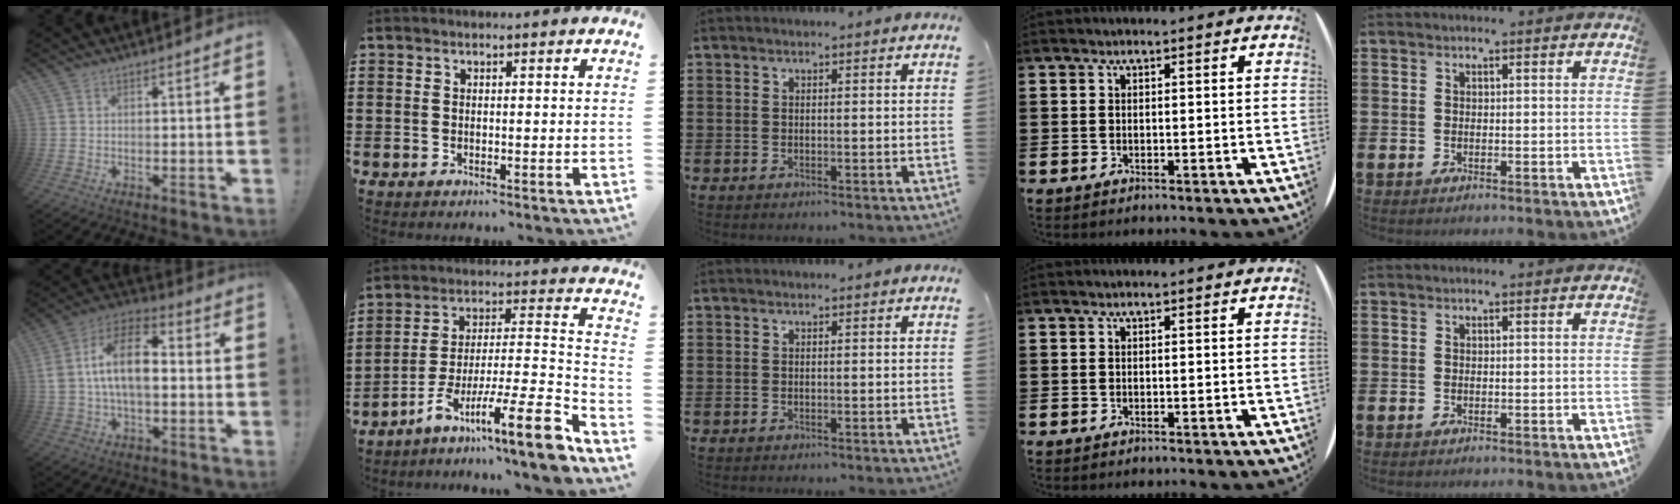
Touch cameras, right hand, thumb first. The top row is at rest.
{"thumb": {"total": 16.1, "force": [0.9, 9.3, 13.0], "torque": [-0.240, 0.014, 0.014]}, "index": {"total": 14.5, "force": [-9.6, 1.9, 10.7], "torque": [-0.171, 0.019, -0.168]}}